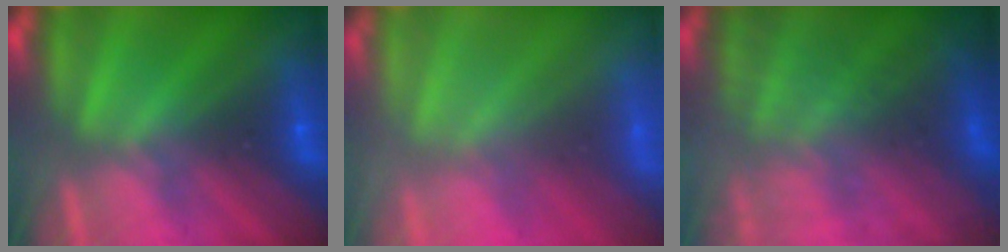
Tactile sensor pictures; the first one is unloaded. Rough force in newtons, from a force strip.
{"total": 8.3}
{"total": 7.7}